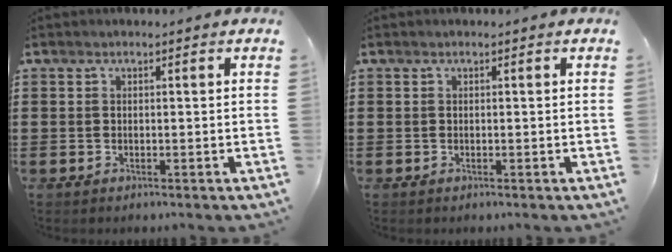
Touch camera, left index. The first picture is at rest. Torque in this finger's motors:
{"motor_torque": [-0.05, -0.02, 0.00, 0.00]}